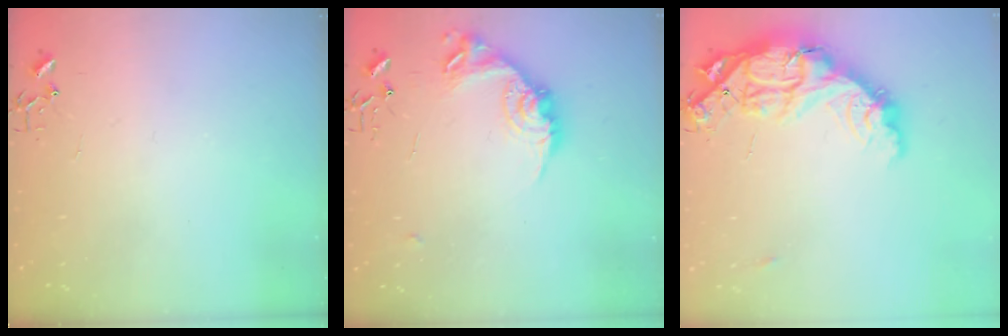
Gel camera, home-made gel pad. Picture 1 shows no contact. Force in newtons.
{"total": 14.6, "press": 14.6, "slide": 0.7}
{"total": 19.6, "press": 19.6, "slide": 1.7}